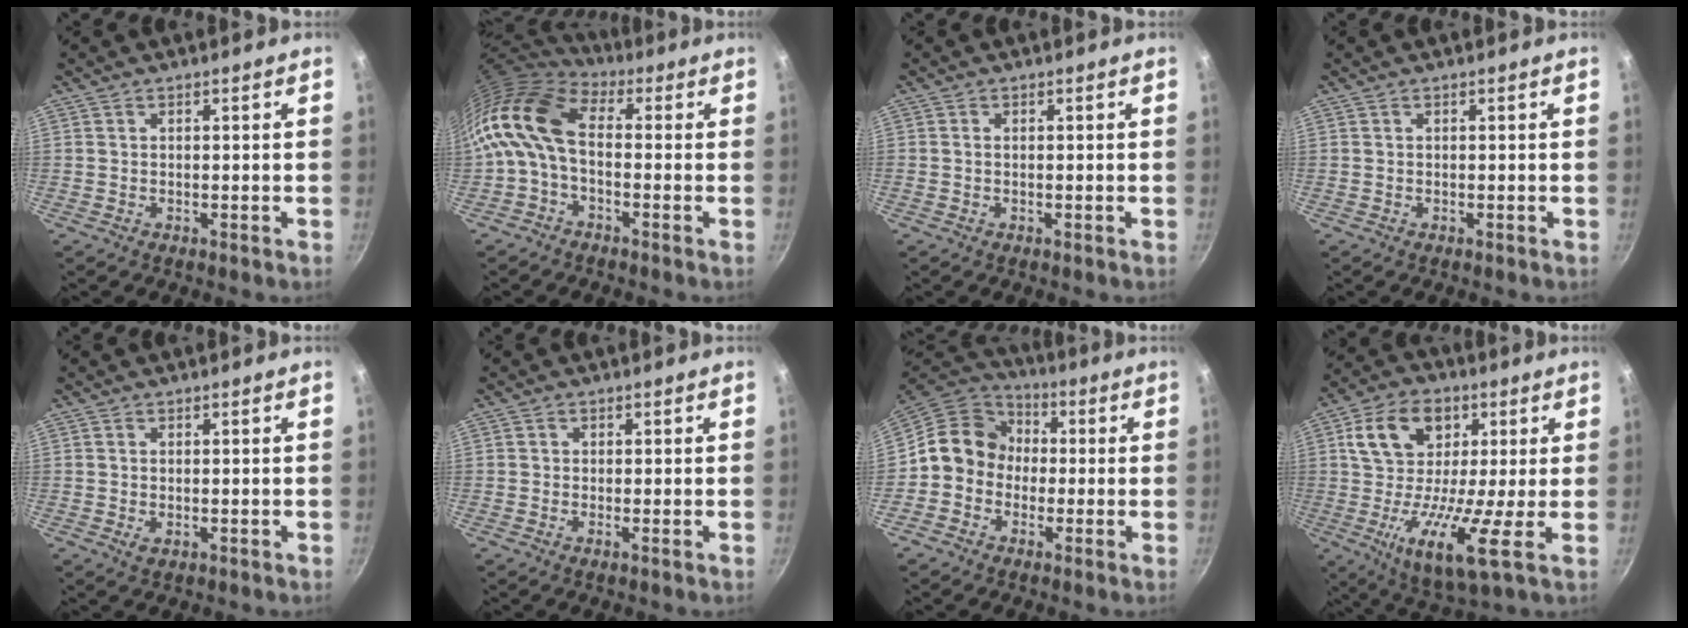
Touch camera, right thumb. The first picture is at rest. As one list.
[{"total": 11.8, "force": [-0.7, 7.1, 9.4], "torque": [-0.178, 0.027, -0.033]}, {"total": 0.5, "force": [0.1, 0.4, 0.4], "torque": [-0.007, 0.003, 0.000]}, {"total": 0.0}, {"total": 1.2, "force": [0.0, 0.7, 1.0], "torque": [-0.018, -0.002, 0.000]}, {"total": 0.7, "force": [-0.1, 0.4, 0.5], "torque": [-0.013, 0.001, -0.007]}, {"total": 11.0, "force": [-0.4, 9.9, 4.8], "torque": [-0.045, 0.033, -0.029]}, {"total": 17.3, "force": [1.3, 9.1, 14.7], "torque": [-0.237, 0.001, 0.000]}]